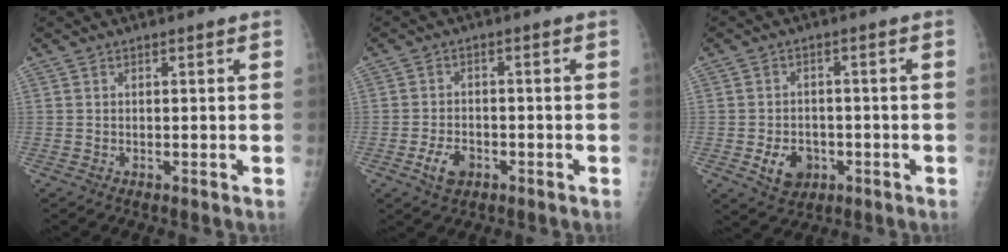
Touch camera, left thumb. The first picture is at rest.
{"total": 4.8, "force": [-2.3, 3.0, 2.9], "torque": [-0.049, 0.013, -0.039]}
{"total": 6.4, "force": [-2.3, 4.9, 3.5], "torque": [-0.040, 0.011, -0.030]}